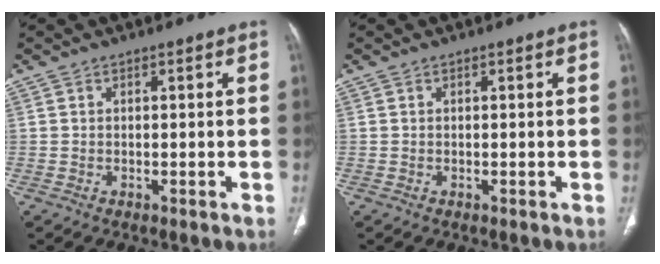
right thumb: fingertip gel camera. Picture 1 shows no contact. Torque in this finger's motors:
{"motor_torque": [0.00, 0.00, -0.28, 0.09, 0.00]}